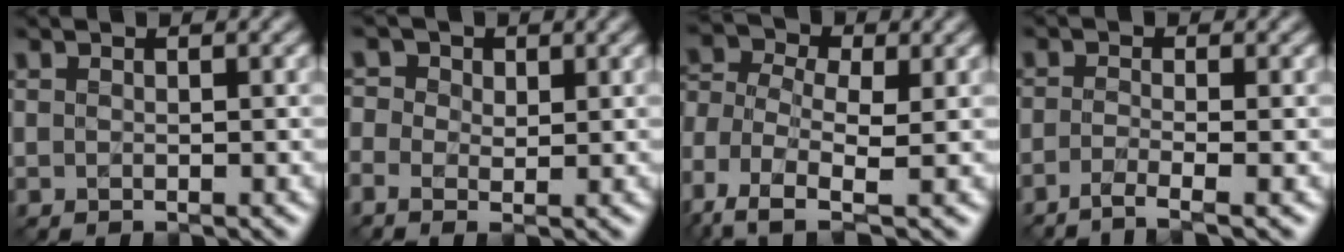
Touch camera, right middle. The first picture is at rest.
{"total": 2.5, "force": [0.2, 2.0, 1.5], "torque": [-0.035, 0.004, -0.001]}
{"total": 6.7, "force": [-2.8, 3.7, 4.8], "torque": [-0.119, -0.004, -0.068]}
{"total": 2.5, "force": [-1.6, 0.5, 1.9], "torque": [-0.031, -0.008, -0.046]}